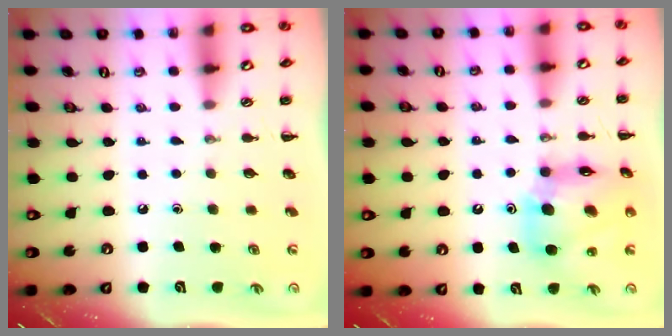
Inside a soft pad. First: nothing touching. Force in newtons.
{"total": 13.6, "press": 13.0, "slide": 4.2}